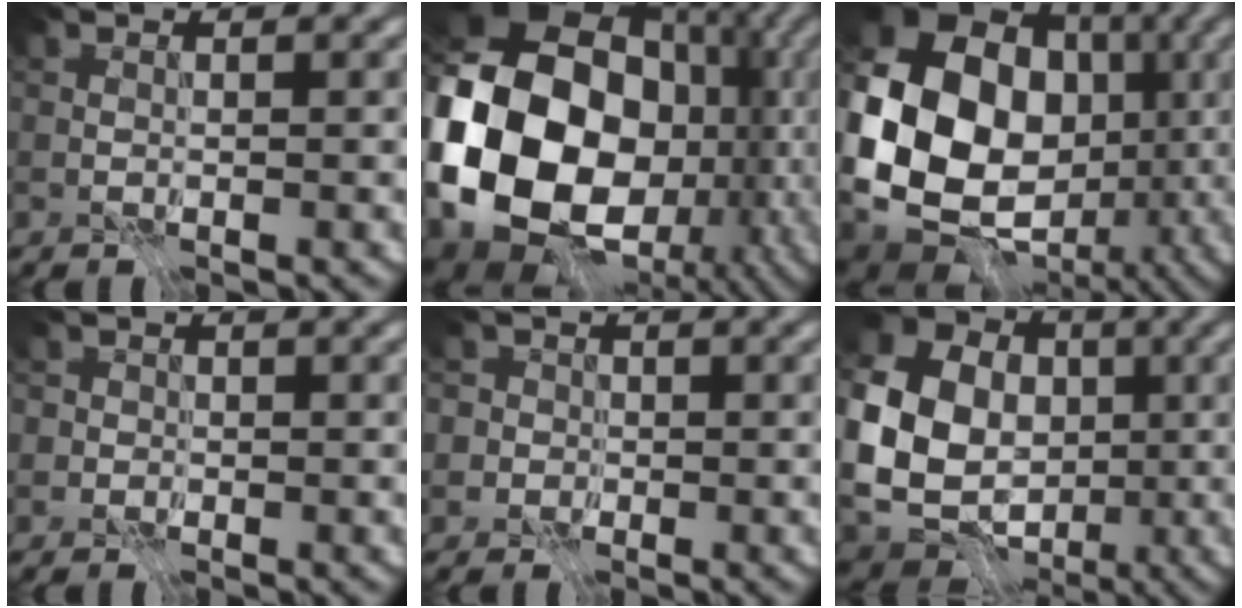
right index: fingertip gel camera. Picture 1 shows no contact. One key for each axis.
{"total": 21.5, "fx": -1.4, "fy": 16.9, "fz": 13.1, "tx": -0.299, "ty": -0.015, "tz": -0.011}
{"total": 18.7, "fx": -0.4, "fy": 15.0, "fz": 11.1, "tx": -0.214, "ty": 0.009, "tz": -0.007}
{"total": 1.7, "fx": -0.1, "fy": 1.7, "fz": 0.2, "tx": 0.016, "ty": 0.008, "tz": -0.021}
{"total": 3.2, "fx": -0.1, "fy": 3.2, "fz": 0.5, "tx": 0.021, "ty": 0.020, "tz": -0.035}
{"total": 18.7, "fx": 0.4, "fy": 17.0, "fz": 7.9, "tx": -0.200, "ty": 0.011, "tz": -0.026}